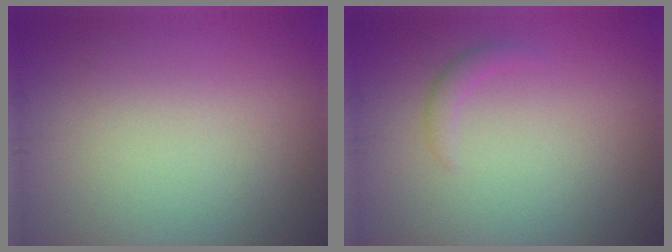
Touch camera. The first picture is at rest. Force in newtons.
{"total": 1.0, "press": 1.0, "slide": 0.0}